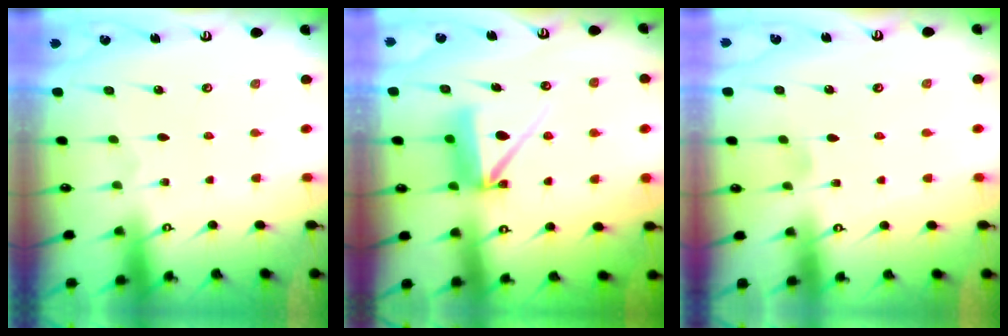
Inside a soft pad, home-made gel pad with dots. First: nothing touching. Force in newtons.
{"total": 8.4, "press": 8.4, "slide": 0.9}
{"total": 3.4, "press": 3.4, "slide": 0.4}